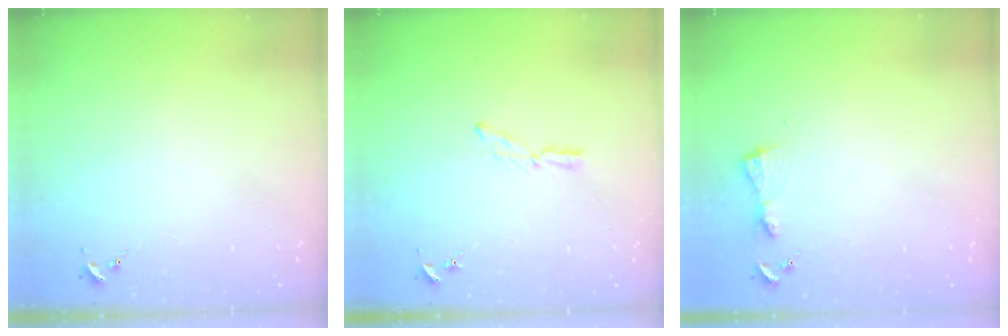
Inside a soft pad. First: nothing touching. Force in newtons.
{"total": 6.9, "press": 6.9, "slide": 0.4}
{"total": 3.9, "press": 3.9, "slide": 0.4}